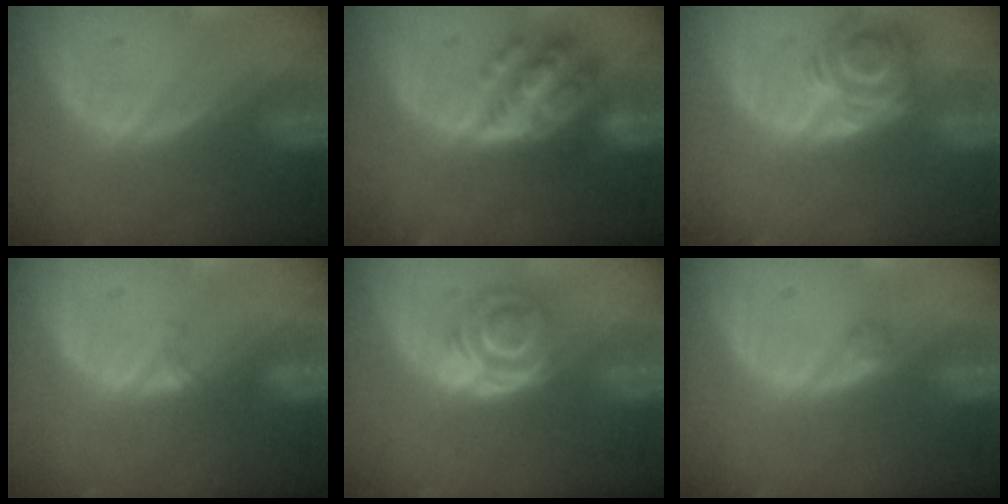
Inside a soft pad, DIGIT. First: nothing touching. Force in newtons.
{"total": 7.7, "press": 7.7, "slide": 0.4}
{"total": 5.6, "press": 5.5, "slide": 1.0}
{"total": 1.3, "press": 1.0, "slide": 0.9}
{"total": 6.2, "press": 5.2, "slide": 3.3}
{"total": 0.9, "press": 0.9, "slide": 0.1}